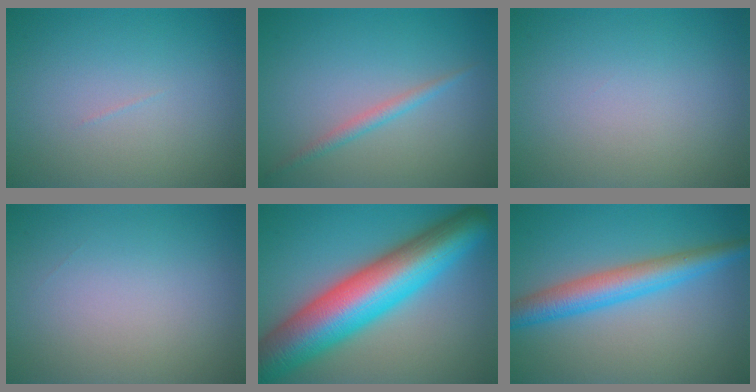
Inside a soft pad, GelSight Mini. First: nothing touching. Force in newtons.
{"total": 1.4, "press": 1.4, "slide": 0.1}
{"total": 0.0}
{"total": 0.0}
{"total": 13.1, "press": 13.1, "slide": 0.4}
{"total": 4.9, "press": 4.9, "slide": 0.2}